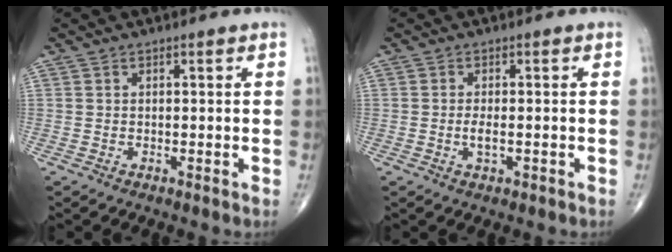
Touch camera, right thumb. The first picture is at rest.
{"total": 2.3, "force": [-0.5, 0.9, 2.0], "torque": [-0.039, -0.001, -0.010]}